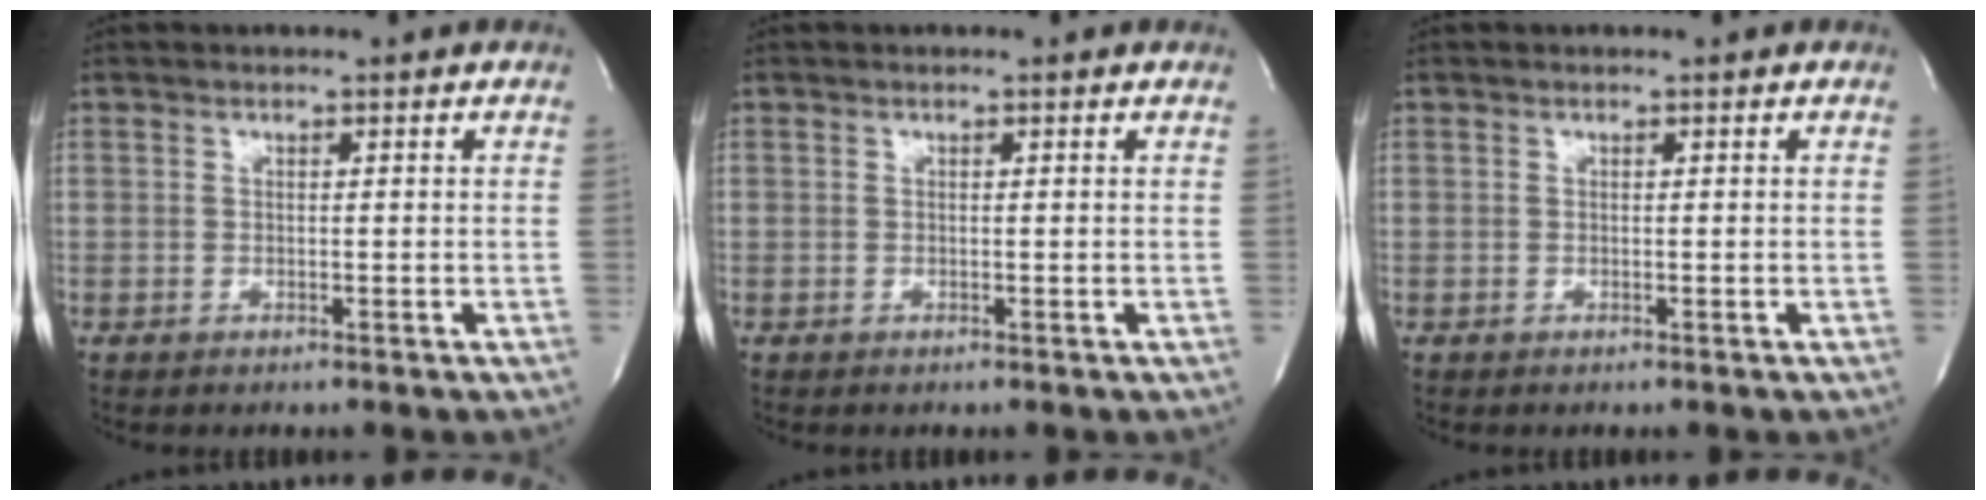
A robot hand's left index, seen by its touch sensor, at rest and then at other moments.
{"total": 0.0}
{"total": 0.0}